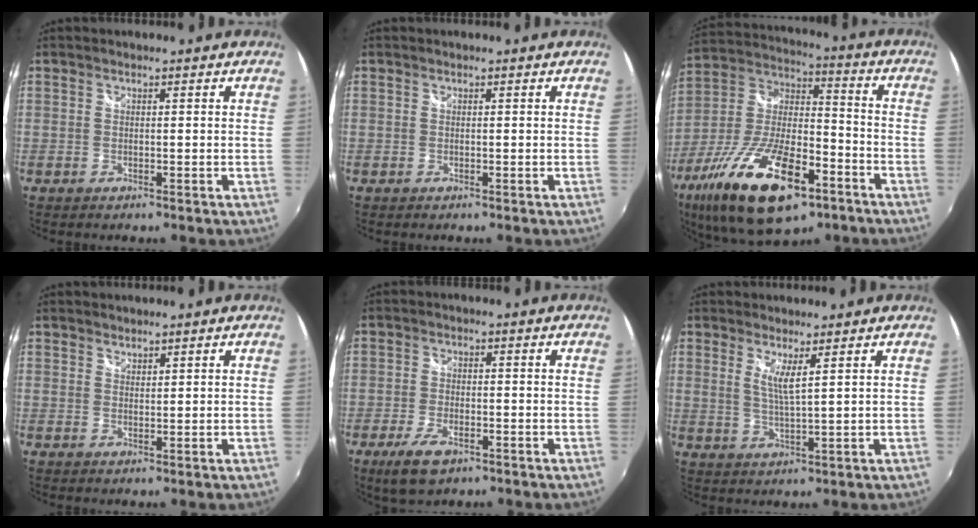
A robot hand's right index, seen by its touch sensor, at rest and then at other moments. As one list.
[{"total": 0.0}, {"total": 25.7, "force": [-13.6, 10.5, 19.1], "torque": [-0.372, -0.031, -0.231]}, {"total": 1.2, "force": [1.1, 0.3, 0.0], "torque": [0.002, 0.001, 0.021]}, {"total": 6.8, "force": [-4.1, 3.0, 4.5], "torque": [-0.112, -0.014, -0.072]}, {"total": 3.6, "force": [2.0, 0.0, 3.0], "torque": [-0.060, -0.013, 0.033]}]